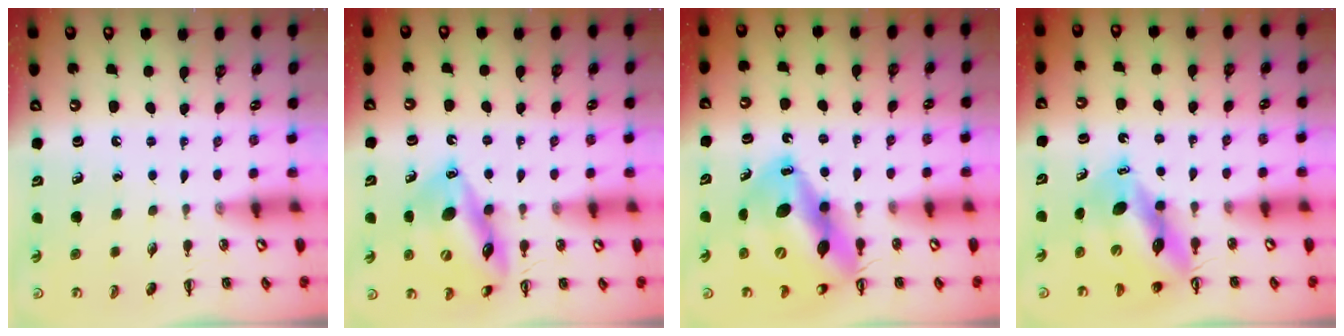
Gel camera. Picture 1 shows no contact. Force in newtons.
{"total": 16.1, "press": 15.9, "slide": 2.8}
{"total": 17.0, "press": 16.2, "slide": 5.1}
{"total": 11.6, "press": 10.9, "slide": 3.8}